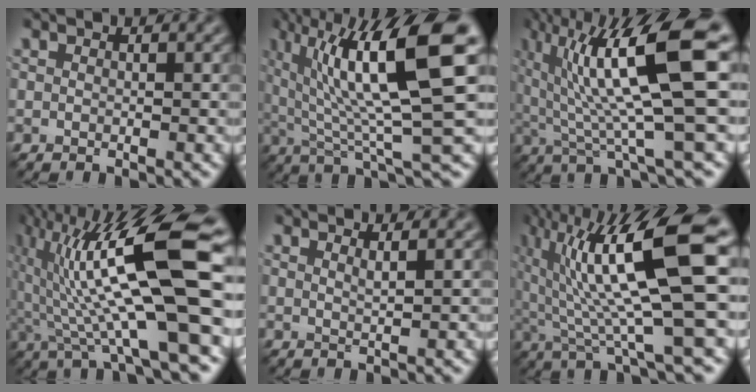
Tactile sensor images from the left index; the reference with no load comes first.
{"total": 13.1, "force": [4.5, 2.7, 12.0], "torque": [-0.187, 0.009, 0.078]}
{"total": 12.5, "force": [3.5, 2.5, 11.8], "torque": [-0.190, 0.005, 0.066]}
{"total": 15.8, "force": [2.5, 3.3, 15.3], "torque": [-0.260, 0.014, 0.045]}
{"total": 1.3, "force": [0.7, 0.4, 1.1], "torque": [-0.005, 0.002, 0.007]}
{"total": 14.0, "force": [3.7, 2.7, 13.3], "torque": [-0.223, 0.013, 0.070]}